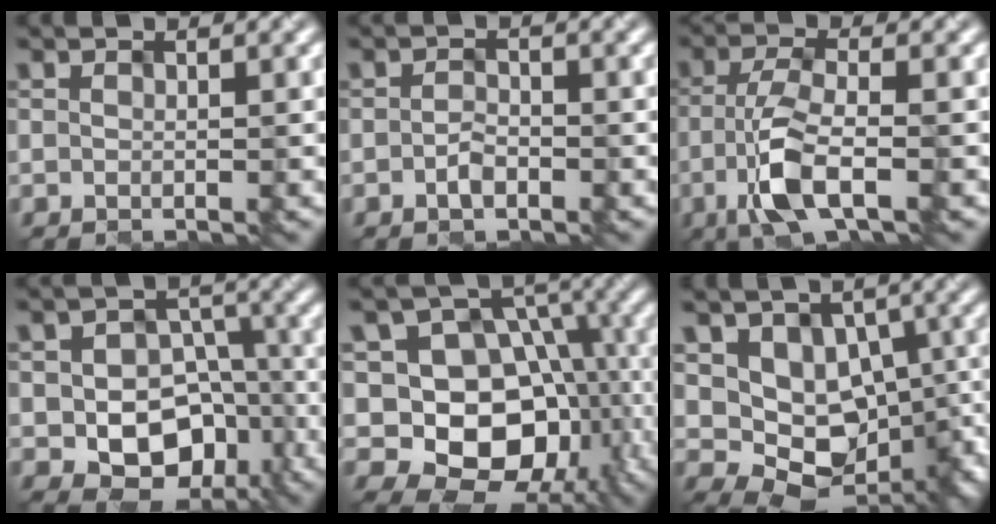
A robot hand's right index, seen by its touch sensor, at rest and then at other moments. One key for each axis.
{"total": 1.8, "fx": -1.3, "fy": 0.9, "fz": 0.9, "tx": -0.025, "ty": -0.001, "tz": -0.019}
{"total": 5.4, "fx": -2.1, "fy": 1.7, "fz": 4.7, "tx": -0.106, "ty": -0.007, "tz": -0.034}
{"total": 8.9, "fx": -2.9, "fy": 6.3, "fz": 5.6, "tx": -0.075, "ty": -0.010, "tz": -0.039}
{"total": 11.5, "fx": -2.2, "fy": 9.1, "fz": 6.6, "tx": -0.076, "ty": -0.002, "tz": -0.040}
{"total": 11.0, "fx": -0.6, "fy": 8.4, "fz": 7.1, "tx": -0.108, "ty": -0.002, "tz": 0.016}